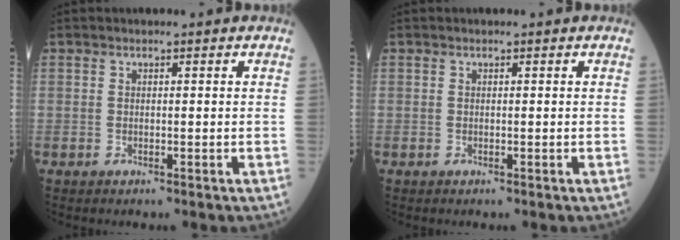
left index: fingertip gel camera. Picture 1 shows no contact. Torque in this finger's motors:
{"motor_torque": [-0.06, 0.07, -0.02, 0.00]}